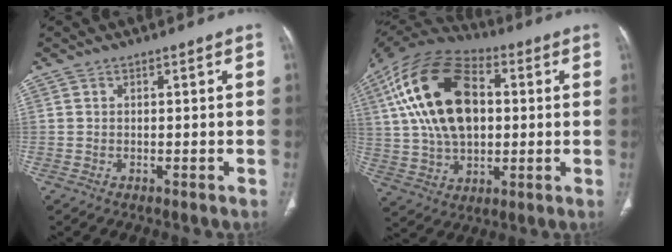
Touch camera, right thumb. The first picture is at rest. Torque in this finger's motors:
{"motor_torque": [0.15, 2.56, 1.94, -0.76, 0.29]}